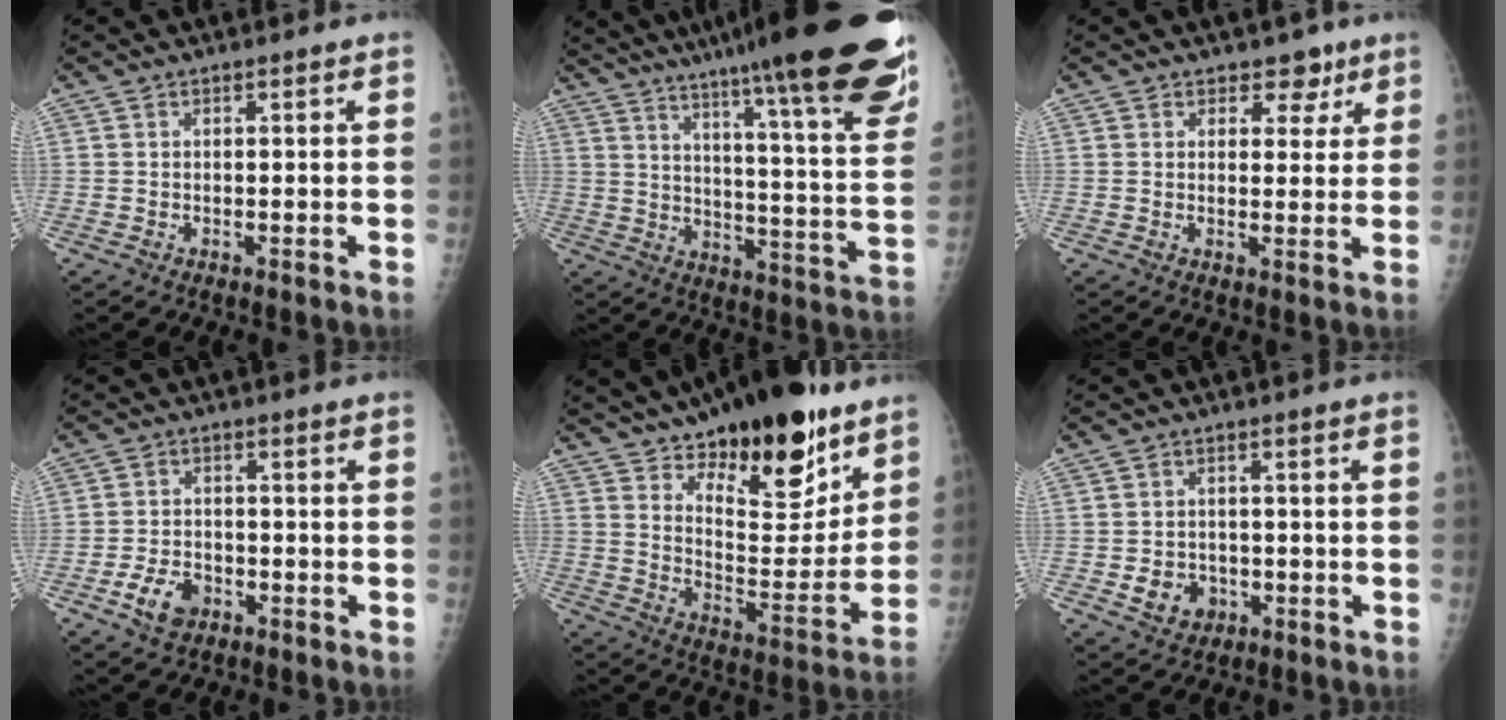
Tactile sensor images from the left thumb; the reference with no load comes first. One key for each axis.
{"total": 31.5, "fx": 23.3, "fy": 3.0, "fz": 21.0, "tx": -0.257, "ty": -0.105, "tz": 0.318}
{"total": 4.4, "fx": 2.9, "fy": 3.1, "fz": 1.3, "tx": 0.016, "ty": -0.013, "tz": 0.037}
{"total": 5.9, "fx": -2.9, "fy": 4.0, "fz": 3.3, "tx": -0.053, "ty": 0.015, "tz": -0.049}
{"total": 23.3, "fx": 15.5, "fy": 9.8, "fz": 14.5, "tx": -0.170, "ty": -0.083, "tz": 0.240}
{"total": 5.4, "fx": -1.6, "fy": 4.6, "fz": 2.3, "tx": -0.020, "ty": 0.009, "tz": -0.019}